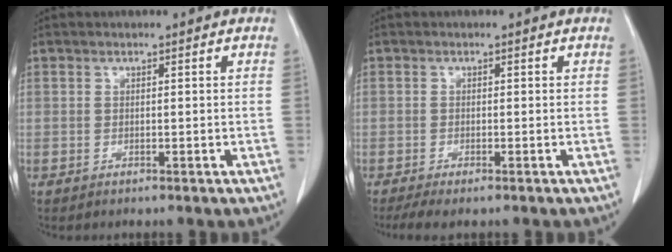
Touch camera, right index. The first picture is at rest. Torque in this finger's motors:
{"motor_torque": [0.11, -0.08, 0.15, 0.03]}